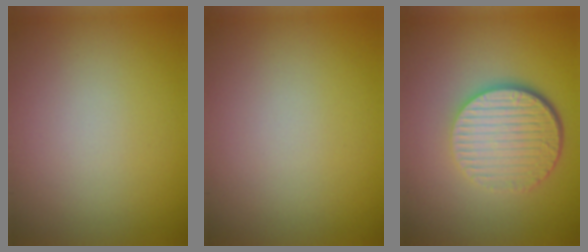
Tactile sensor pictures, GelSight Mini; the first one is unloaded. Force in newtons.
{"total": 0.0}
{"total": 6.6, "press": 4.4, "slide": 4.9}